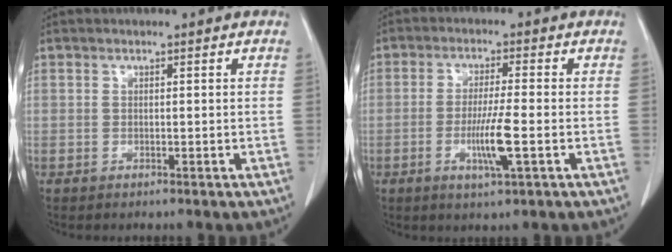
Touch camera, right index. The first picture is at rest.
{"total": 6.5, "force": [-1.9, -0.1, 6.2], "torque": [-0.115, -0.013, -0.034]}